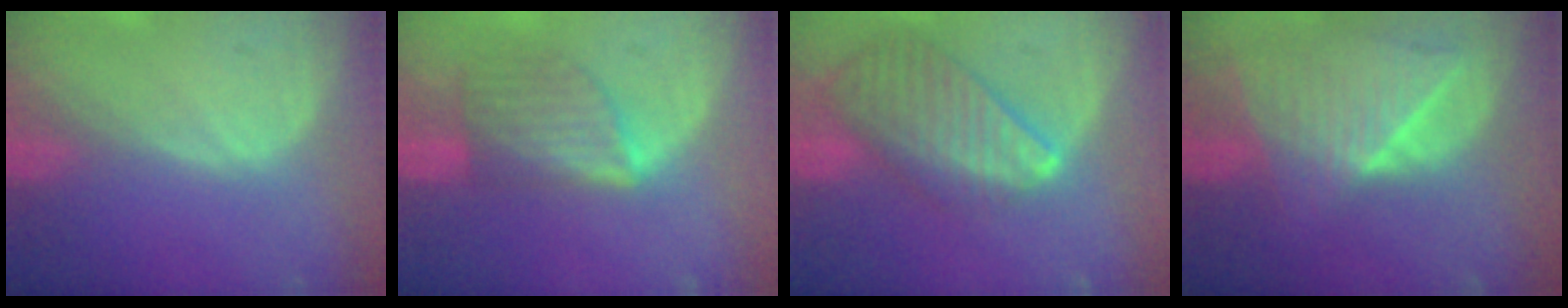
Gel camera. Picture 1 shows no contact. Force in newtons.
{"total": 6.0, "press": 5.9, "slide": 0.7}
{"total": 9.6, "press": 8.4, "slide": 4.7}
{"total": 9.1, "press": 8.1, "slide": 4.0}